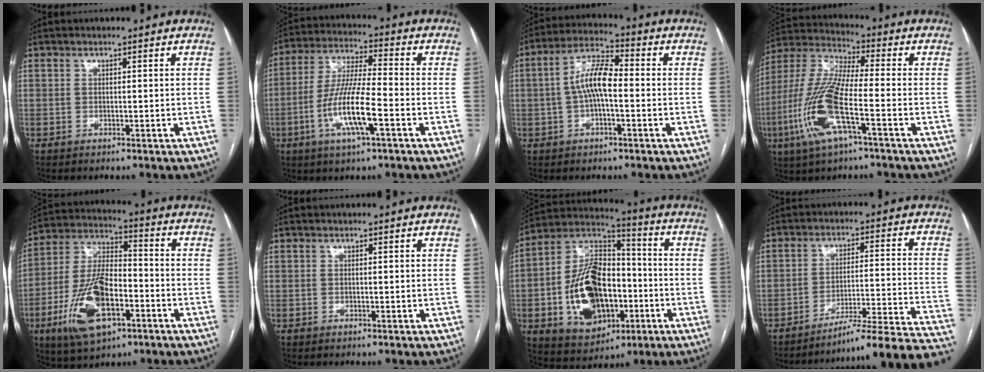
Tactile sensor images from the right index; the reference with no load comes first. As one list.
[{"total": 11.9, "force": [-4.2, 1.5, 11.1], "torque": [-0.223, -0.004, -0.080]}, {"total": 8.0, "force": [-0.6, 2.5, 7.5], "torque": [-0.153, 0.024, -0.013]}, {"total": 14.7, "force": [-5.2, 2.5, 13.5], "torque": [-0.301, -0.007, -0.104]}, {"total": 15.9, "force": [-6.5, 6.0, 13.2], "torque": [-0.280, 0.004, -0.111]}, {"total": 0.0}, {"total": 18.6, "force": [-4.1, 10.9, 14.5], "torque": [-0.289, 0.021, -0.058]}, {"total": 20.7, "force": [-18.7, -2.0, 8.7], "torque": [-0.054, 0.004, -0.253]}]